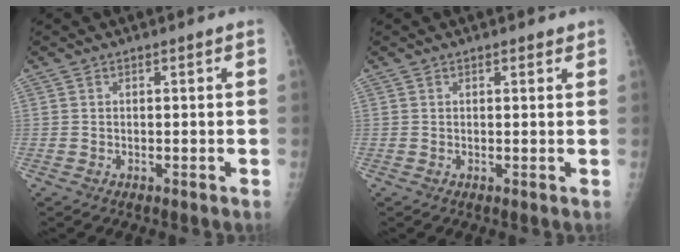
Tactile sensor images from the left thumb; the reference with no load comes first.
{"total": 1.4, "force": [1.0, 0.6, 0.7], "torque": [-0.005, -0.004, 0.011]}